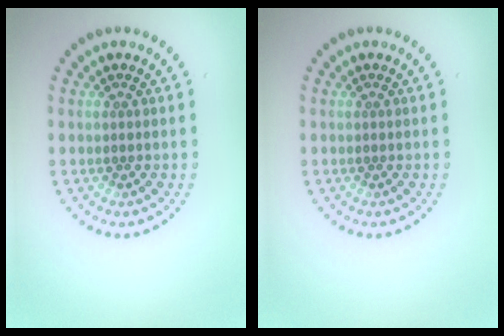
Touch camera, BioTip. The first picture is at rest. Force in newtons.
{"total": 0.0}